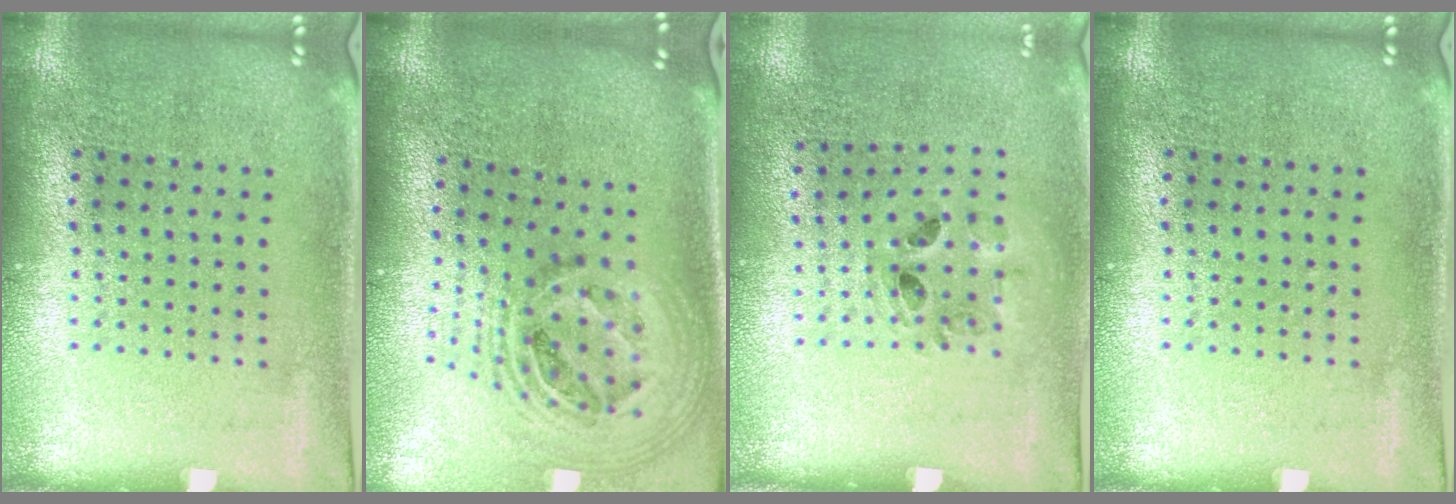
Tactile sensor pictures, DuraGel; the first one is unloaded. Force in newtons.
{"total": 2.0, "press": 1.5, "slide": 1.3}
{"total": 0.9, "press": 0.8, "slide": 0.2}
{"total": 0.0}